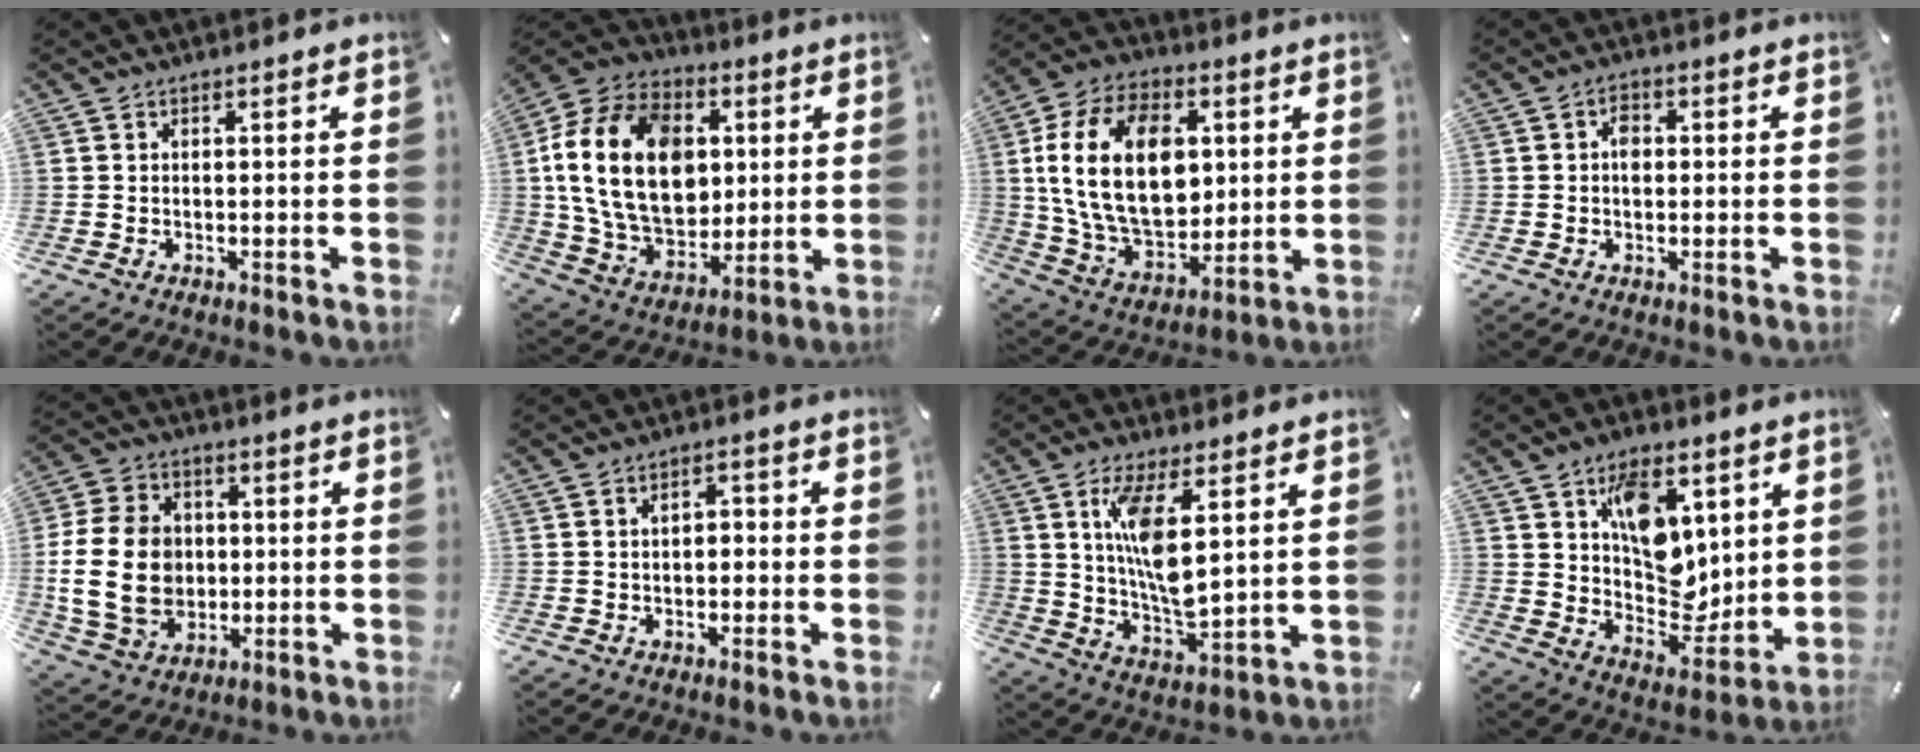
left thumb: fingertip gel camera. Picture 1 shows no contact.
{"total": 21.5, "force": [2.7, 16.0, 14.1], "torque": [-0.294, 0.001, 0.050]}
{"total": 22.2, "force": [3.5, 15.1, 15.9], "torque": [-0.322, -0.001, 0.057]}
{"total": 3.1, "force": [0.2, 2.3, 2.0], "torque": [-0.025, 0.001, -0.001]}
{"total": 17.3, "force": [-0.5, 13.7, 10.5], "torque": [-0.227, 0.001, -0.013]}
{"total": 2.8, "force": [-0.3, 2.0, 1.9], "torque": [-0.031, 0.007, -0.012]}
{"total": 12.2, "force": [4.7, 4.4, 10.3], "torque": [-0.202, -0.021, 0.079]}
{"total": 12.5, "force": [5.5, 9.0, 6.8], "torque": [-0.080, -0.044, 0.103]}